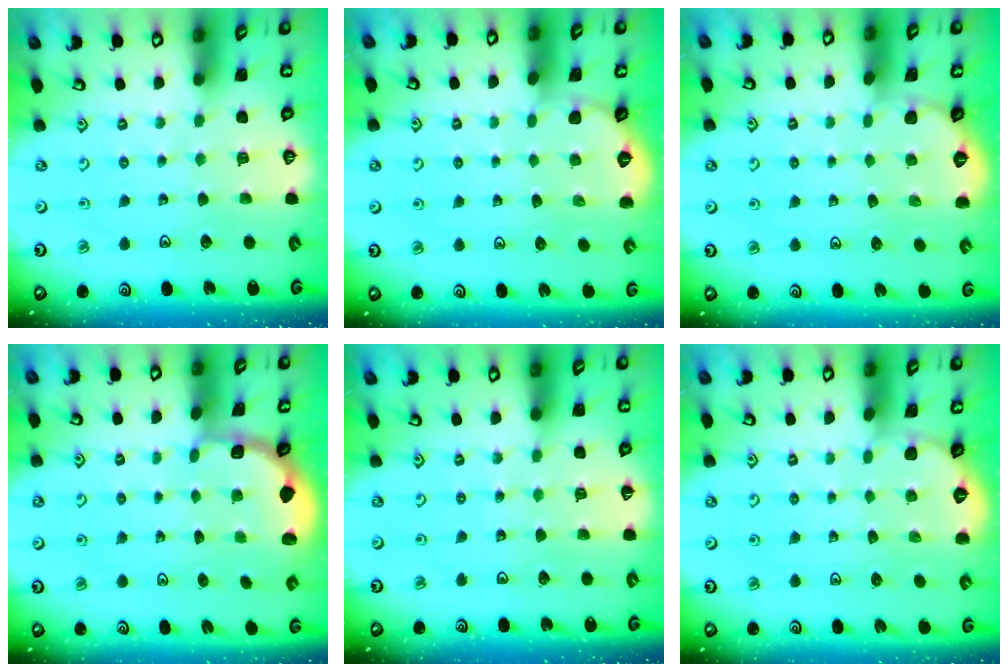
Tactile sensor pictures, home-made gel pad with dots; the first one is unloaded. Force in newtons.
{"total": 0.0}
{"total": 0.0}
{"total": 1.9, "press": 1.8, "slide": 0.7}
{"total": 2.1, "press": 2.1, "slide": 0.2}
{"total": 0.0}